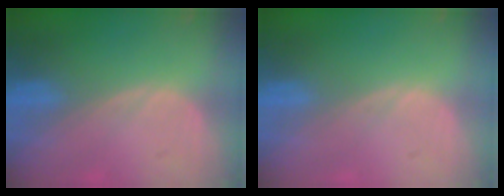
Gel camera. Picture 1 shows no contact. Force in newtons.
{"total": 0.0}